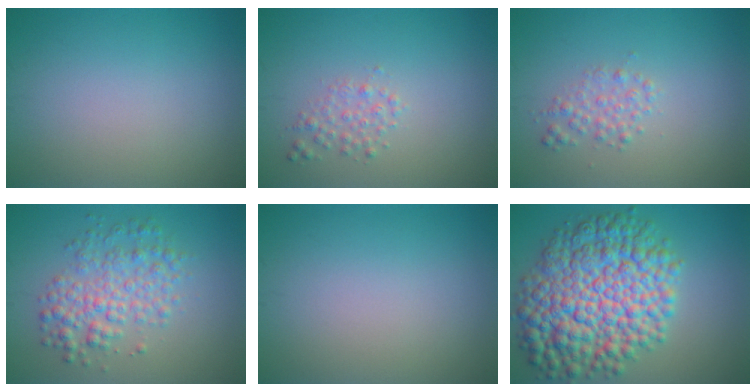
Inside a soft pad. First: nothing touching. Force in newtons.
{"total": 1.5, "press": 1.5, "slide": 0.1}
{"total": 1.7, "press": 1.7, "slide": 0.0}
{"total": 4.4, "press": 4.4, "slide": 0.0}
{"total": 0.0}
{"total": 12.6, "press": 12.6, "slide": 0.2}